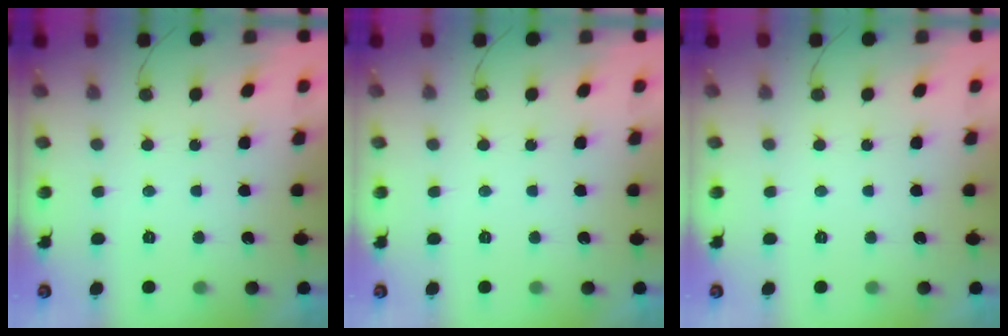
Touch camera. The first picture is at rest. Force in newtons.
{"total": 0.0}
{"total": 0.0}